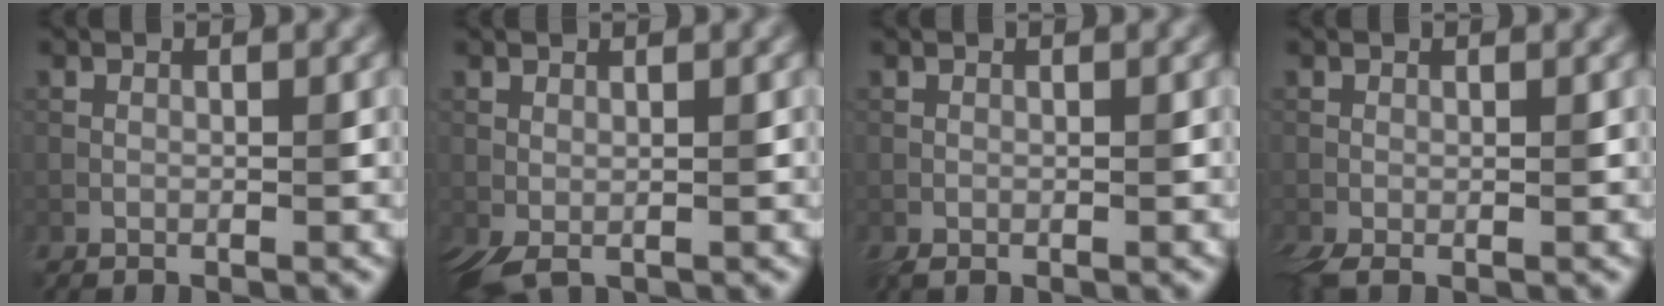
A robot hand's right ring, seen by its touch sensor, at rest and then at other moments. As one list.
[{"total": 2.2, "force": [0.2, 0.9, 2.0], "torque": [-0.044, -0.002, 0.004]}, {"total": 0.6, "force": [0.0, 0.2, 0.6], "torque": [-0.012, -0.002, 0.000]}, {"total": 1.8, "force": [-0.5, 0.6, 1.6], "torque": [-0.037, -0.006, -0.009]}]